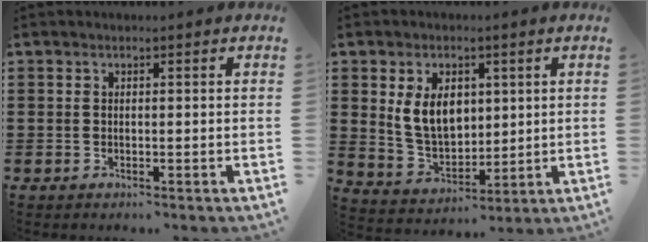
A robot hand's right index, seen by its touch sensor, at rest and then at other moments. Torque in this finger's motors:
{"motor_torque": [0.80, -0.04, 0.35, 0.20]}